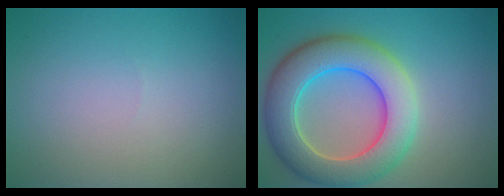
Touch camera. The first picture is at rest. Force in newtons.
{"total": 9.3, "press": 9.2, "slide": 0.7}